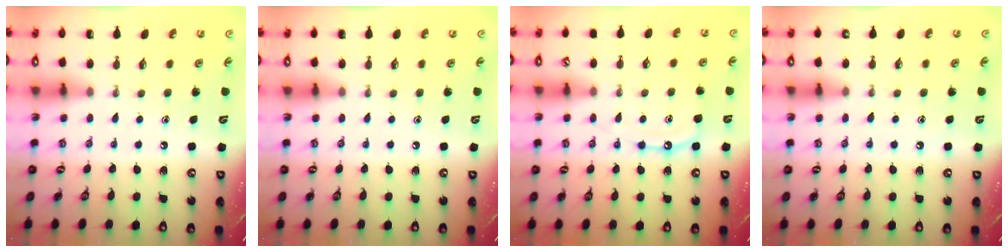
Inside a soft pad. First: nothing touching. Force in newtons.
{"total": 0.0}
{"total": 9.2, "press": 9.2, "slide": 0.8}
{"total": 6.7, "press": 6.7, "slide": 0.9}